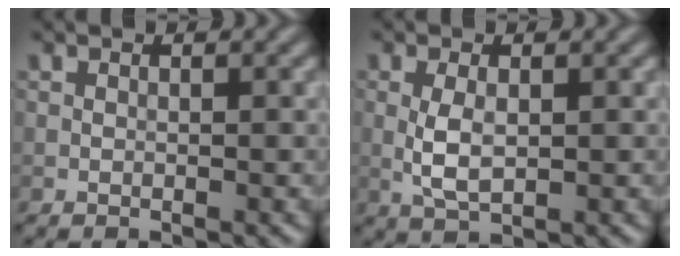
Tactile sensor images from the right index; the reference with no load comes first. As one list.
[{"total": 2.8, "force": [-0.1, 1.3, 2.5], "torque": [-0.056, -0.002, 0.001]}]